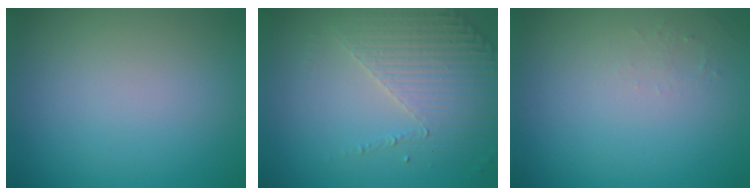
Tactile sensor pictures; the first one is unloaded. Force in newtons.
{"total": 4.3, "press": 3.2, "slide": 2.9}
{"total": 0.8, "press": 0.8, "slide": 0.3}